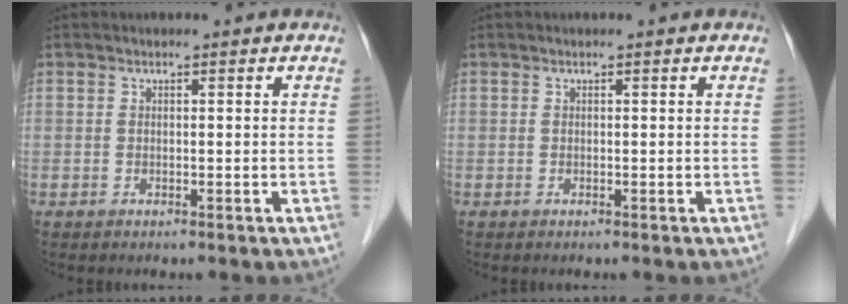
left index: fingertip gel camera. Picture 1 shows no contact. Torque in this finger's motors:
{"motor_torque": [0.00, 0.00, 0.00, 0.00]}